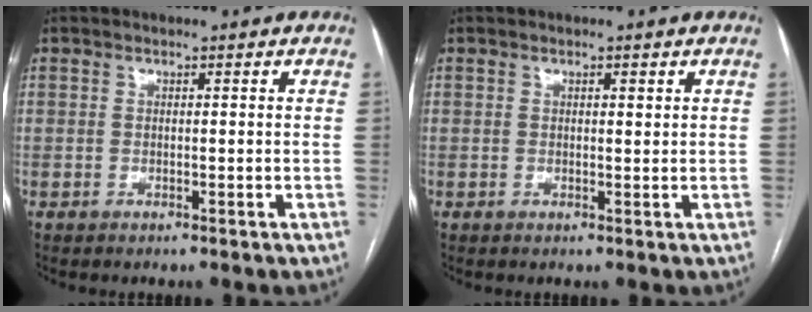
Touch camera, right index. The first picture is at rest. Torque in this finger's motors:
{"motor_torque": [-0.04, 0.11, -0.06, 0.00]}